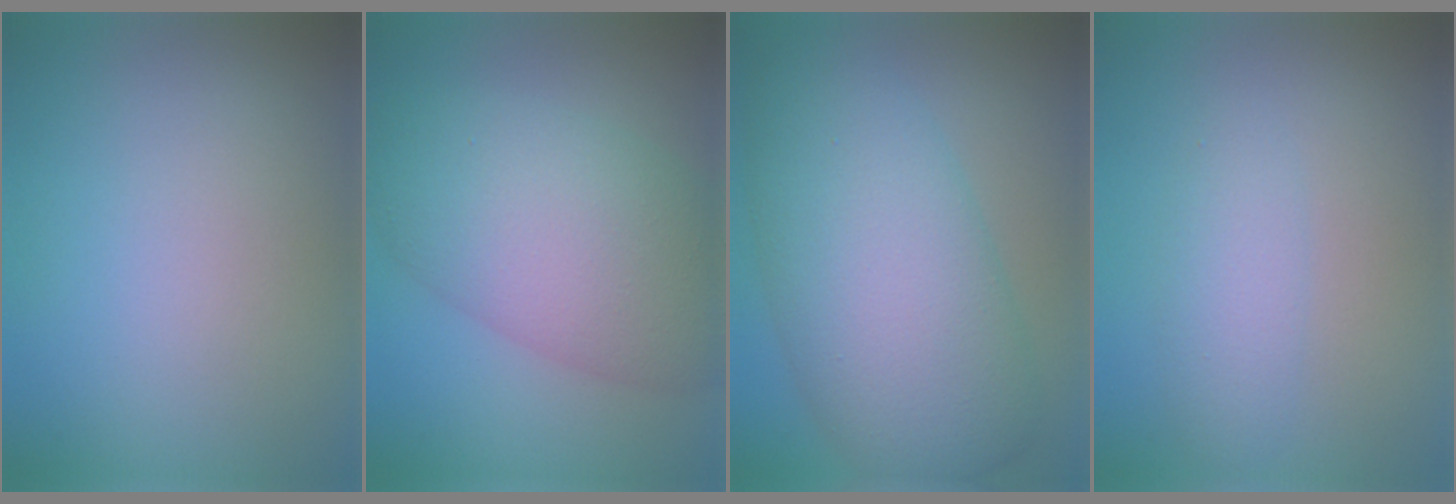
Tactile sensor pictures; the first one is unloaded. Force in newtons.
{"total": 9.6, "press": 9.6, "slide": 0.2}
{"total": 11.0, "press": 11.0, "slide": 0.4}
{"total": 2.4, "press": 2.4, "slide": 0.0}